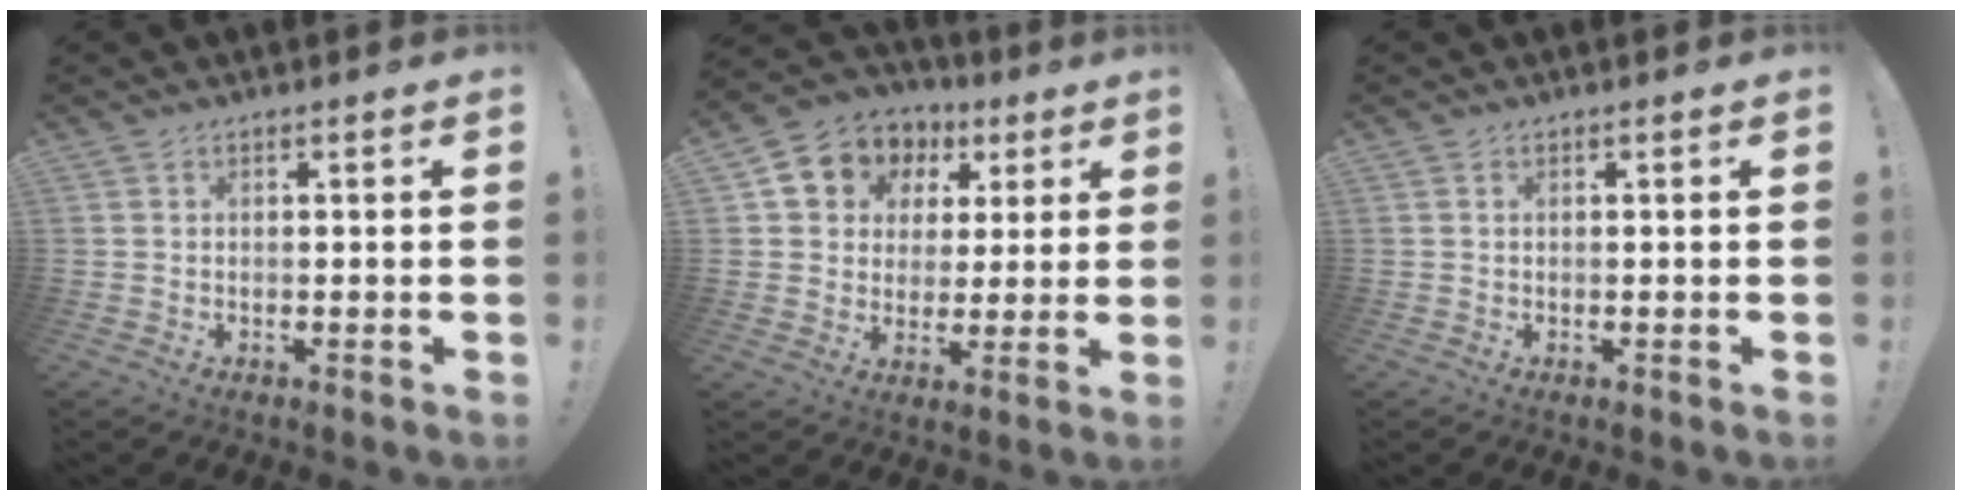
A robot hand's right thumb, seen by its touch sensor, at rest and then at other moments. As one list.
[{"total": 9.8, "force": [4.1, 8.3, 3.2], "torque": [-0.055, -0.024, 0.080]}, {"total": 0.0}]